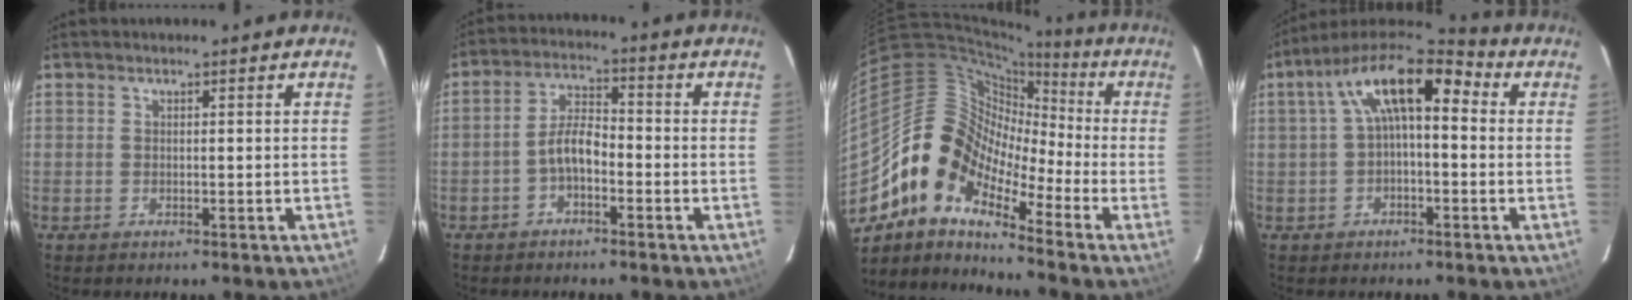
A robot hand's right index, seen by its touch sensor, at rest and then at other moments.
{"total": 5.1, "force": [-2.5, 2.2, 3.8], "torque": [-0.079, 0.017, -0.047]}
{"total": 12.7, "force": [-7.9, 6.9, 7.1], "torque": [-0.114, 0.018, -0.178]}
{"total": 12.5, "force": [2.3, 5.6, 10.9], "torque": [-0.200, 0.041, 0.033]}